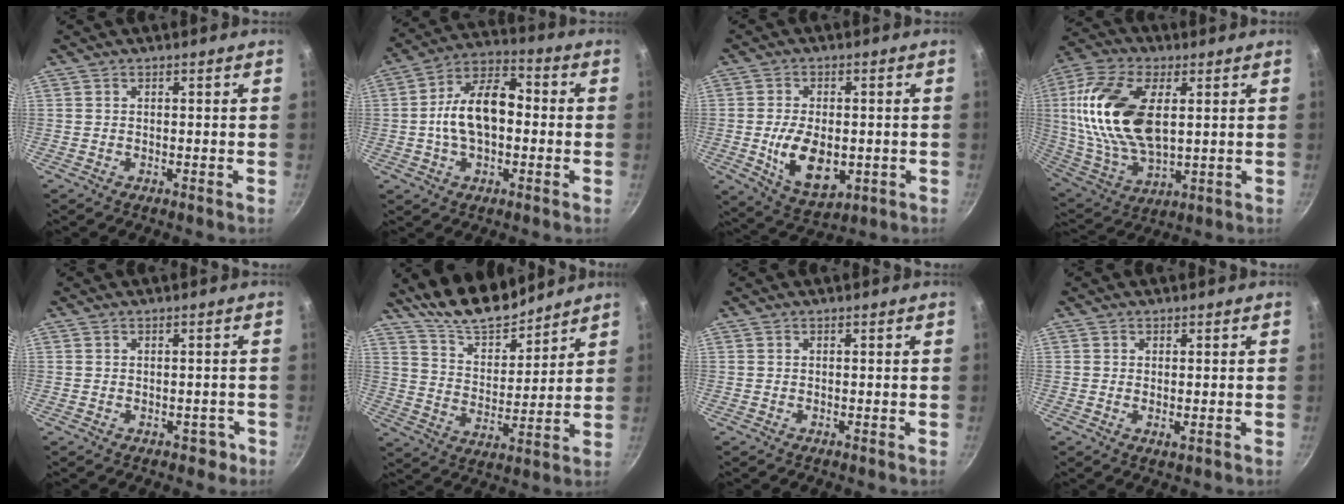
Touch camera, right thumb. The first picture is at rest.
{"total": 13.9, "force": [-0.6, 8.4, 11.1], "torque": [-0.168, 0.040, -0.026]}
{"total": 11.5, "force": [-1.6, 7.1, 9.0], "torque": [-0.140, -0.007, -0.012]}
{"total": 21.2, "force": [4.1, 11.4, 17.5], "torque": [-0.338, -0.005, 0.079]}
{"total": 2.2, "force": [-1.0, 1.7, 1.0], "torque": [0.006, 0.019, 0.001]}
{"total": 12.4, "force": [11.1, 3.8, 4.0], "torque": [-0.042, -0.083, 0.198]}
{"total": 0.0}
{"total": 1.2, "force": [-0.1, 0.4, 1.1], "torque": [-0.023, -0.005, -0.001]}